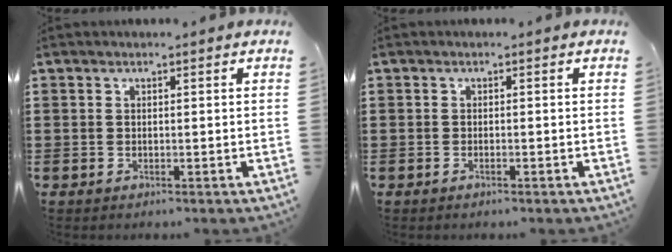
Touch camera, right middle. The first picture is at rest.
{"total": 0.6, "force": [-0.4, 0.0, 0.4], "torque": [-0.010, -0.004, -0.006]}